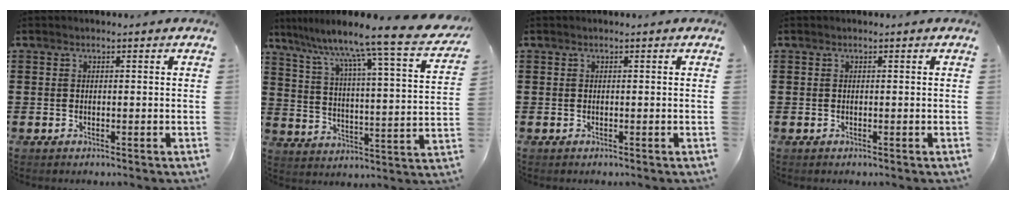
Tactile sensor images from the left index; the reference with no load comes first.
{"total": 8.7, "force": [7.2, -1.3, 4.7], "torque": [-0.105, -0.070, 0.101]}
{"total": 0.0}
{"total": 0.0}